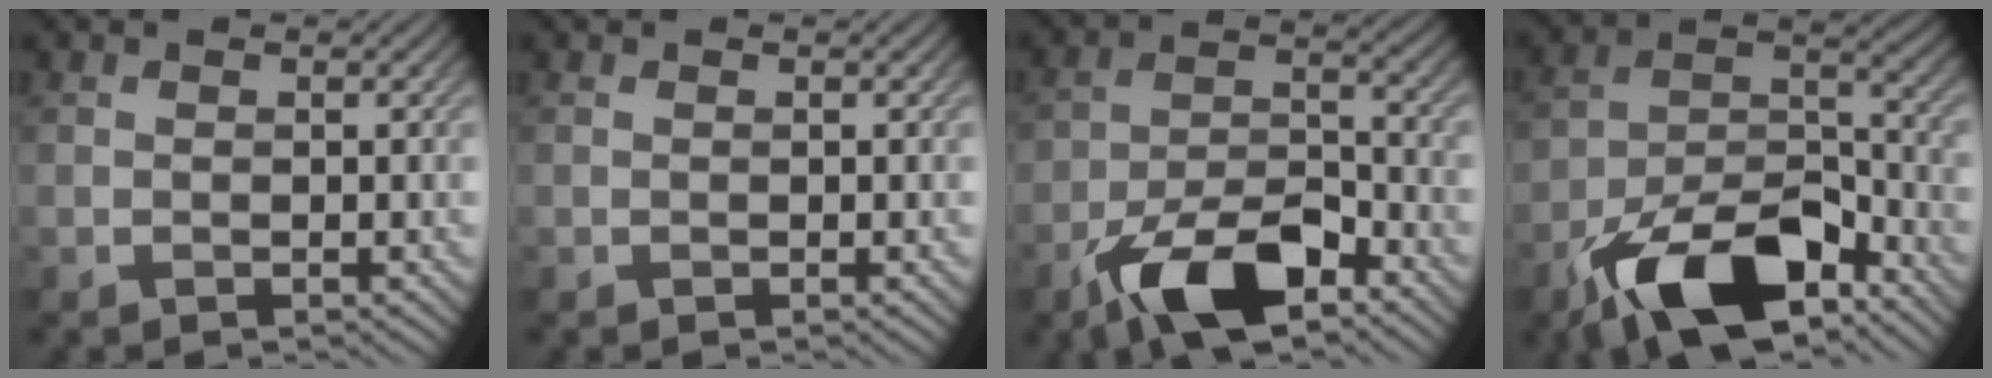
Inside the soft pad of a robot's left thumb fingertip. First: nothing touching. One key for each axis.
{"total": 0.0}
{"total": 11.4, "fx": -7.3, "fy": 4.7, "fz": 7.4, "tx": -0.131, "ty": 0.003, "tz": -0.146}
{"total": 15.0, "fx": -9.8, "fy": 6.4, "fz": 9.3, "tx": -0.173, "ty": -0.007, "tz": -0.192}